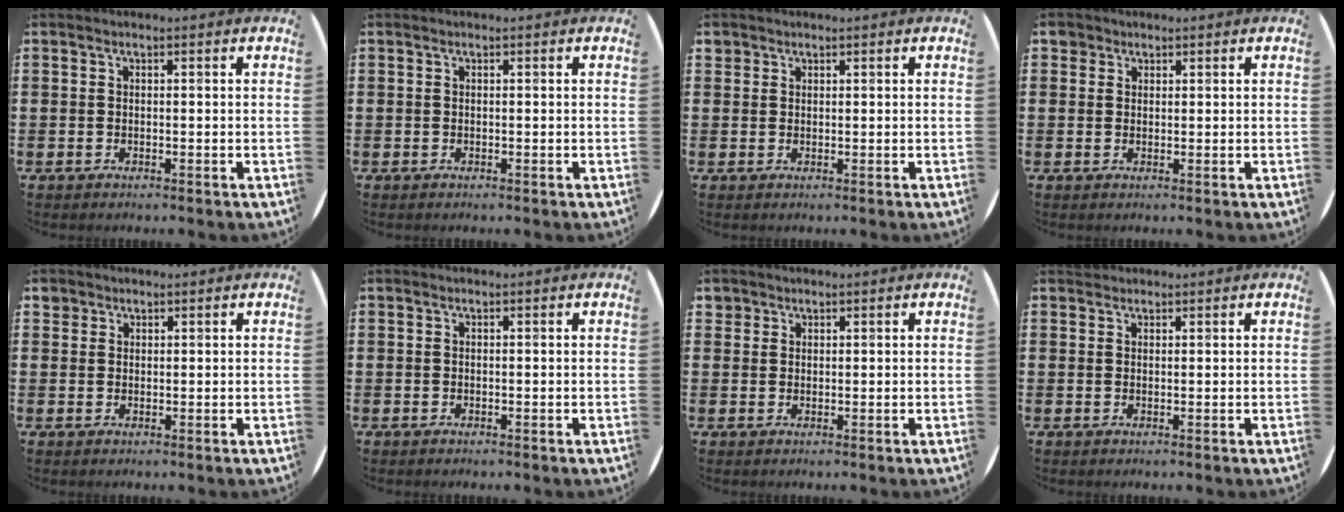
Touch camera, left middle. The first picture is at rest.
{"total": 0.0}
{"total": 1.0, "force": [0.8, 0.6, -0.1], "torque": [0.000, 0.003, 0.017]}
{"total": 1.6, "force": [1.2, 1.1, 0.2], "torque": [0.003, 0.003, 0.021]}
{"total": 1.5, "force": [1.2, 0.8, 0.0], "torque": [0.006, 0.001, 0.022]}
{"total": 0.0}
{"total": 1.4, "force": [1.1, 0.8, 0.1], "torque": [-0.003, 0.004, 0.022]}
{"total": 1.0, "force": [0.9, 0.3, -0.1], "torque": [0.002, 0.003, 0.017]}